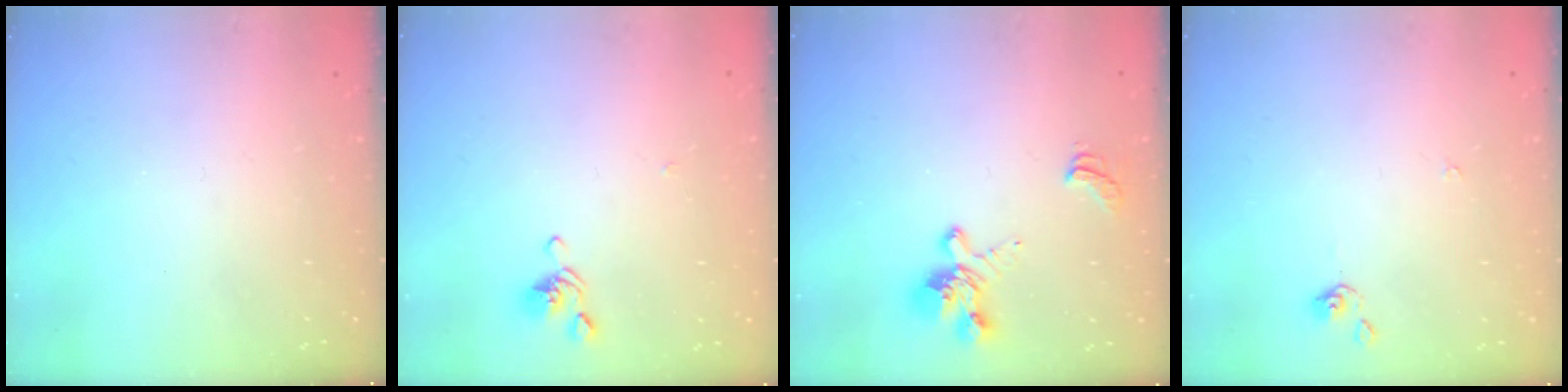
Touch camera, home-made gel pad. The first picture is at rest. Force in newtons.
{"total": 2.7, "press": 2.7, "slide": 0.6}
{"total": 2.4, "press": 1.6, "slide": 1.8}
{"total": 1.1, "press": 1.0, "slide": 0.4}